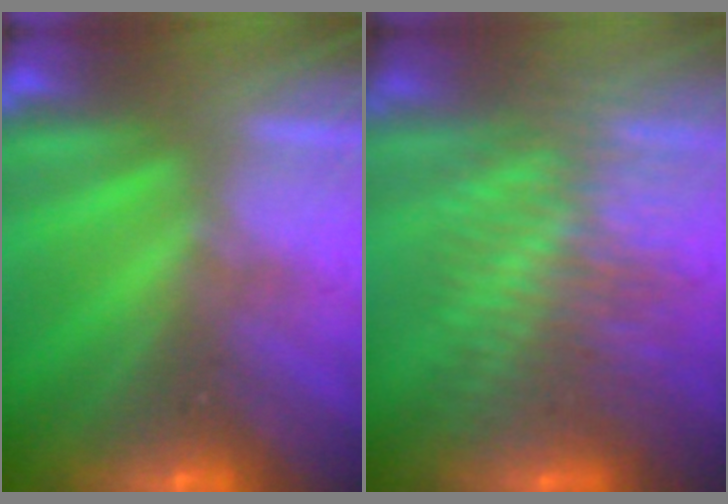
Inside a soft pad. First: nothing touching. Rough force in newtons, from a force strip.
{"total": 3.5}